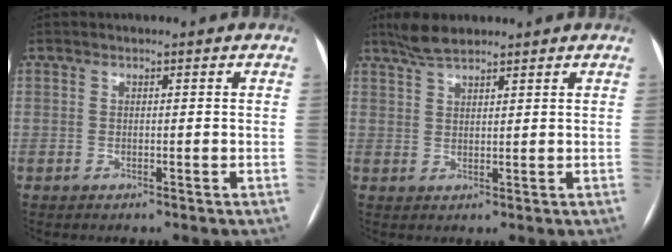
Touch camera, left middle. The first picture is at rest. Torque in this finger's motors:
{"motor_torque": [0.04, -0.02, 0.03, 0.00]}